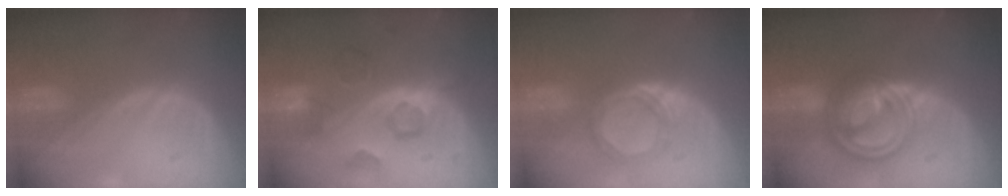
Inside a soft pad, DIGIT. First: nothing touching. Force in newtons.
{"total": 8.2, "press": 7.7, "slide": 2.9}
{"total": 4.8, "press": 4.6, "slide": 1.3}
{"total": 9.3, "press": 9.3, "slide": 0.7}